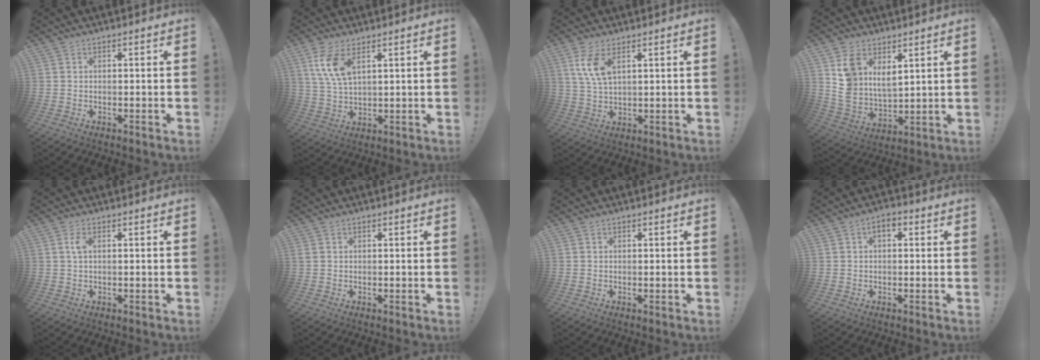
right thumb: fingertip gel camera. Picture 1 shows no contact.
{"total": 8.7, "force": [4.5, 3.6, 6.6], "torque": [-0.123, -0.018, 0.080]}
{"total": 7.7, "force": [3.6, 3.0, 6.0], "torque": [-0.111, -0.016, 0.063]}
{"total": 10.4, "force": [6.3, 6.6, 5.0], "torque": [-0.092, -0.044, 0.124]}
{"total": 2.4, "force": [0.4, 0.8, 2.2], "torque": [-0.044, 0.003, 0.007]}
{"total": 0.6, "force": [0.2, 0.4, 0.3], "torque": [-0.014, 0.005, 0.006]}
{"total": 0.0}
{"total": 3.3, "force": [0.3, 1.9, 2.7], "torque": [-0.037, 0.006, 0.001]}